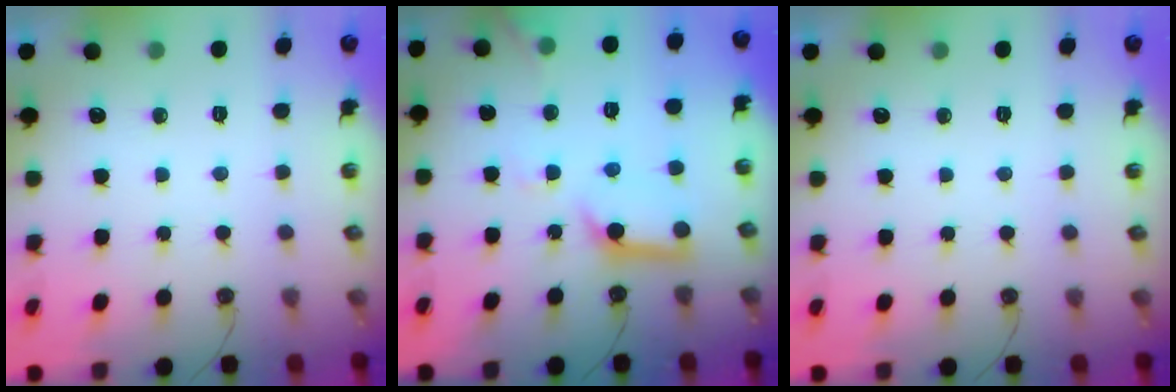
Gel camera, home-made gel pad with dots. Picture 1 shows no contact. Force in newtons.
{"total": 13.3, "press": 13.2, "slide": 1.5}
{"total": 0.0}